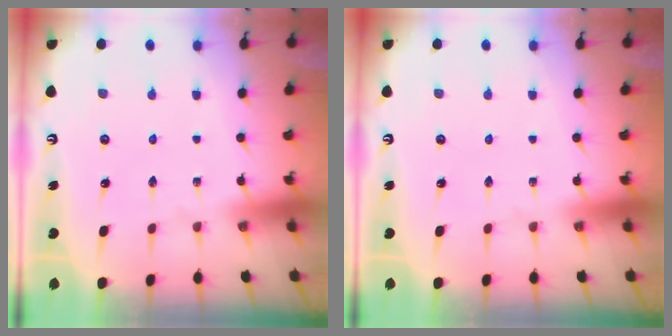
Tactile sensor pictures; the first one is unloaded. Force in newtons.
{"total": 0.0}